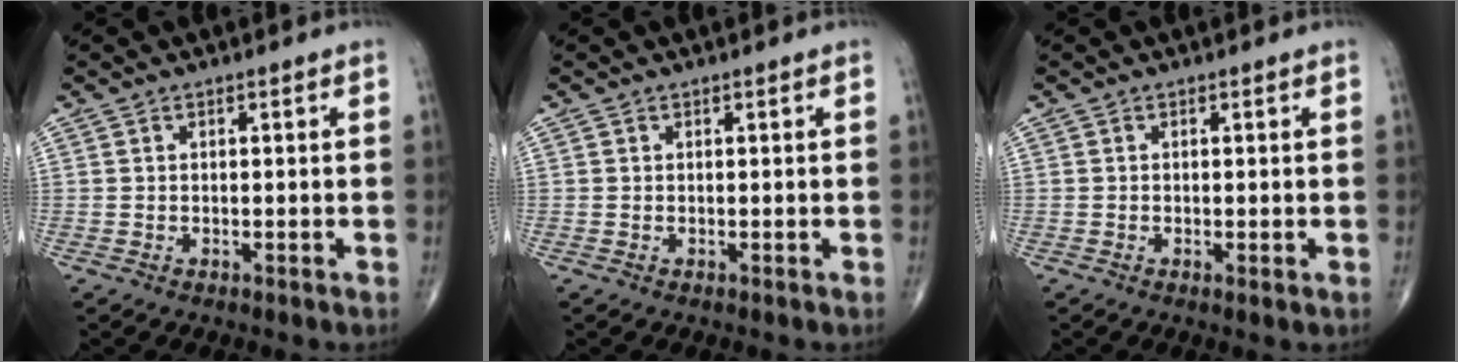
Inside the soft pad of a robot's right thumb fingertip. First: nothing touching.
{"total": 0.0}
{"total": 0.7, "force": [-0.2, 0.1, 0.7], "torque": [-0.018, -0.004, -0.005]}